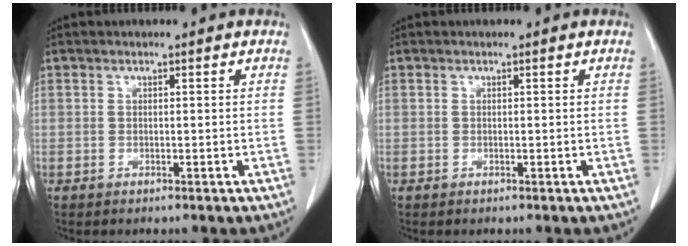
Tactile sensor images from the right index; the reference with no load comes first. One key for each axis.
{"total": 0.0}